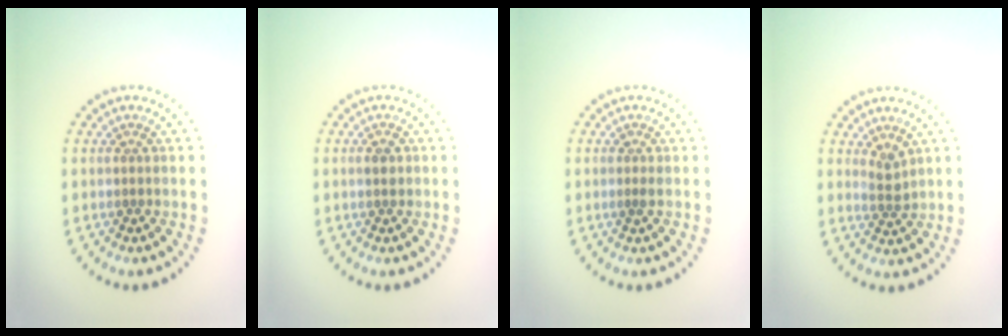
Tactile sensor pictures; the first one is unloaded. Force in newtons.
{"total": 1.4, "press": 1.3, "slide": 0.2}
{"total": 0.6, "press": 0.6, "slide": 0.3}
{"total": 1.7, "press": 1.2, "slide": 1.2}